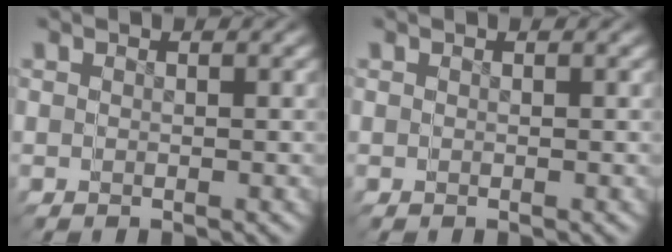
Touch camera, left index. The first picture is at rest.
{"total": 0.0}